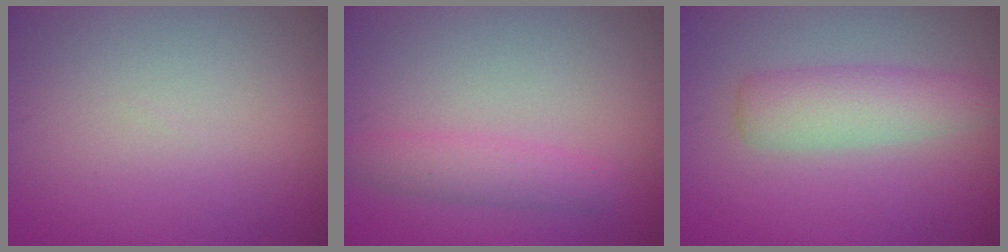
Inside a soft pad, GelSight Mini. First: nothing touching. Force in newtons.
{"total": 2.4, "press": 2.4, "slide": 0.1}
{"total": 3.9, "press": 3.9, "slide": 0.1}